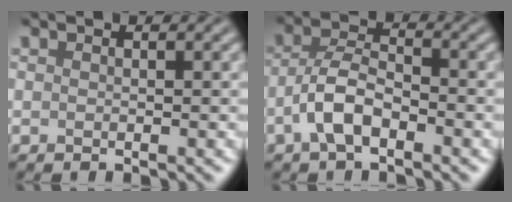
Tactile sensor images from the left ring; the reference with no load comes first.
{"total": 4.1, "force": [-2.0, 1.8, 3.2], "torque": [-0.061, 0.010, -0.047]}